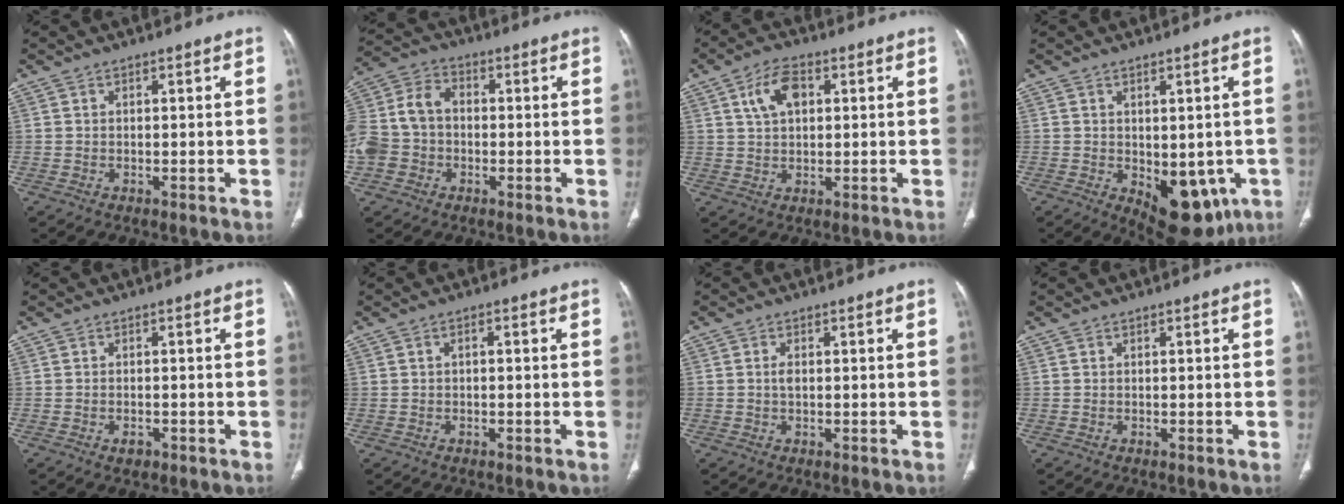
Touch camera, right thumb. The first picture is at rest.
{"total": 12.0, "force": [-1.5, 9.8, 6.7], "torque": [-0.142, 0.036, -0.035]}
{"total": 6.9, "force": [2.3, 4.1, 5.1], "torque": [-0.088, 0.005, 0.042]}
{"total": 12.4, "force": [-3.8, 6.8, 9.6], "torque": [-0.088, -0.003, -0.033]}
{"total": 1.7, "force": [-0.9, 1.0, 1.0], "torque": [-0.015, 0.005, -0.010]}
{"total": 0.8, "force": [0.0, 0.5, 0.7], "torque": [-0.011, 0.005, -0.003]}
{"total": 1.3, "force": [0.1, 0.7, 1.1], "torque": [-0.021, 0.001, 0.002]}
{"total": 0.0}